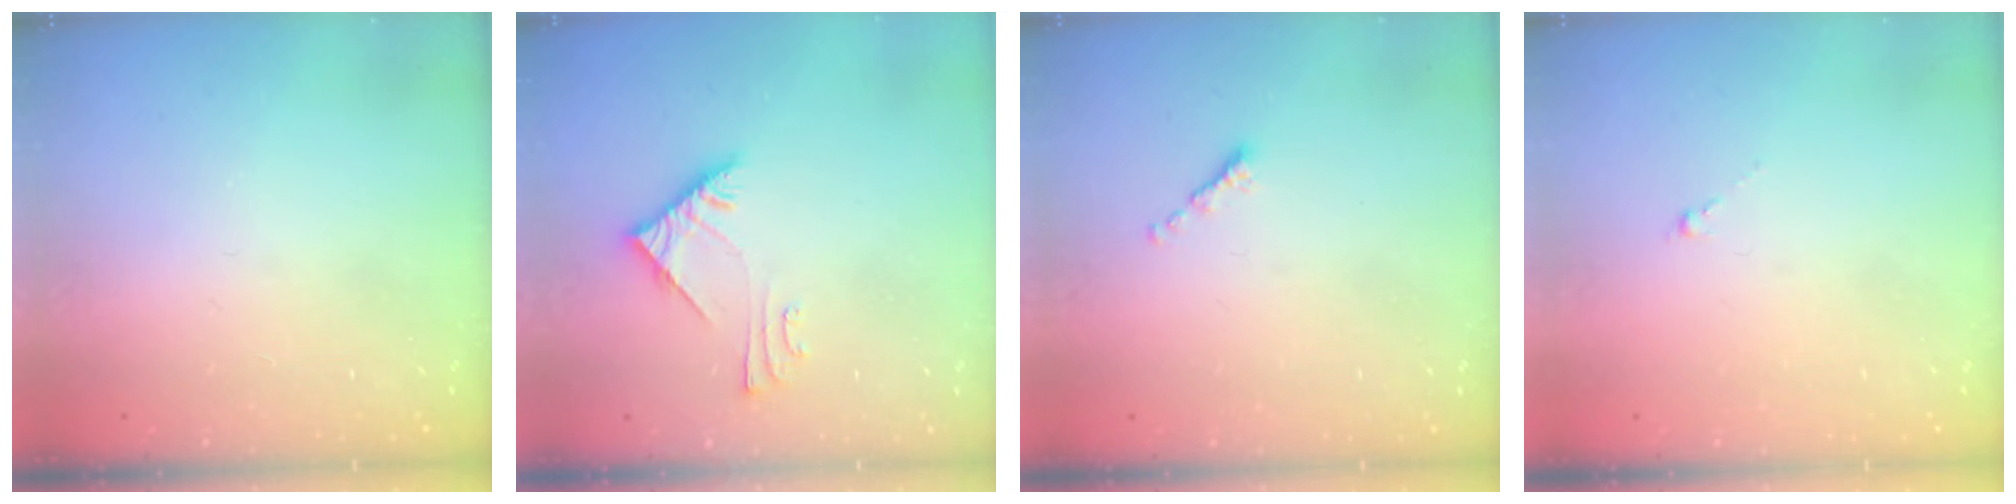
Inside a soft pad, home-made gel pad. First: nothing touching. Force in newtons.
{"total": 6.0, "press": 6.0, "slide": 0.7}
{"total": 0.0}
{"total": 0.6, "press": 0.4, "slide": 0.4}